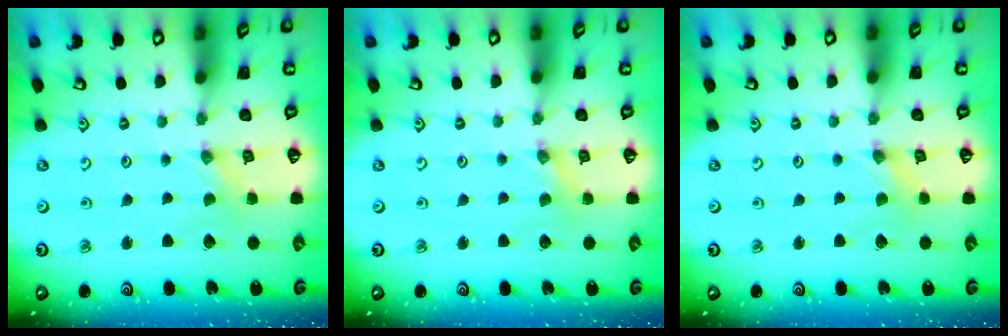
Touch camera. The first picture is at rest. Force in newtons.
{"total": 1.5, "press": 1.5, "slide": 0.3}
{"total": 0.0}